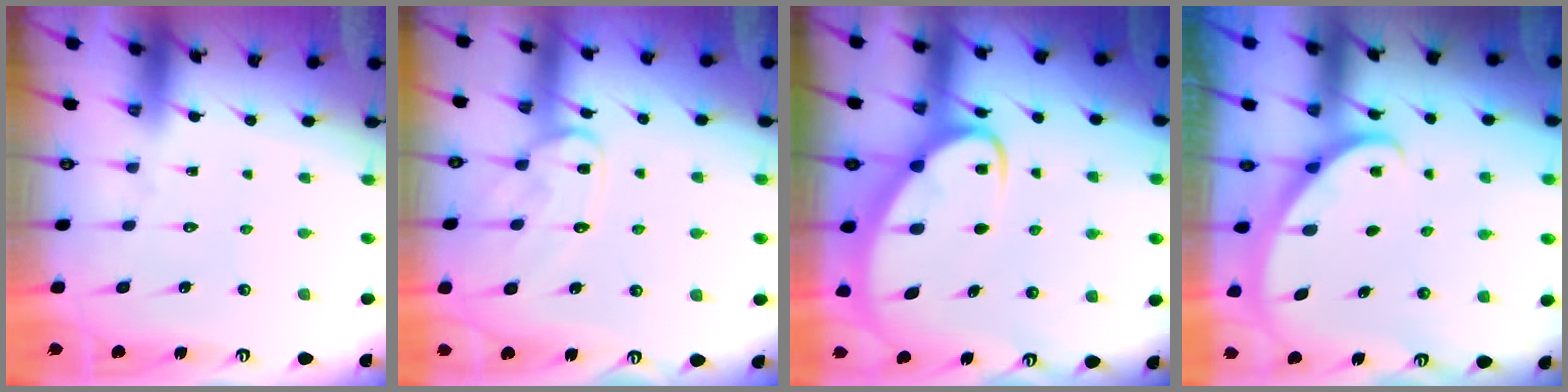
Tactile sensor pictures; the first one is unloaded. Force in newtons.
{"total": 12.0, "press": 12.0, "slide": 0.7}
{"total": 5.7, "press": 5.7, "slide": 0.6}
{"total": 2.5, "press": 2.5, "slide": 0.1}